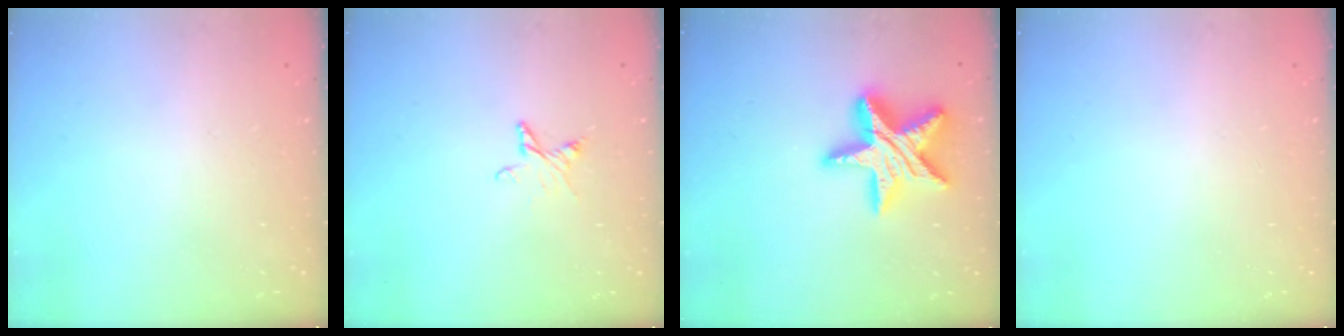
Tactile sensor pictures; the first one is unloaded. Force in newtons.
{"total": 5.0, "press": 5.0, "slide": 0.7}
{"total": 19.2, "press": 19.2, "slide": 1.4}
{"total": 0.0}